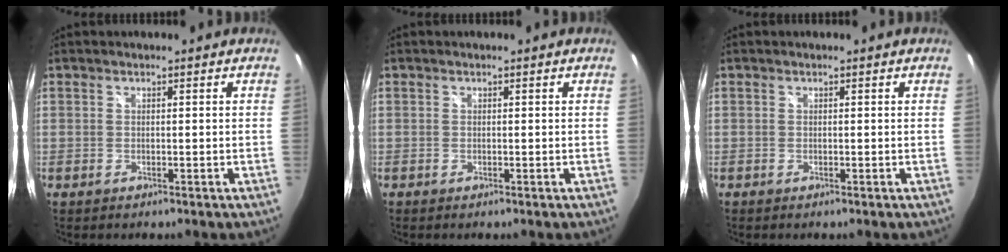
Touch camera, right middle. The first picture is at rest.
{"total": 0.0}
{"total": 0.0}